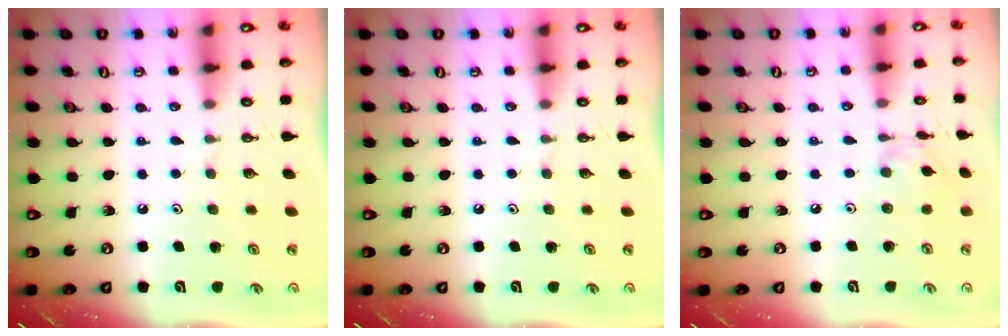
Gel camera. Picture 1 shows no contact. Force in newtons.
{"total": 0.0}
{"total": 2.0, "press": 2.0, "slide": 0.2}